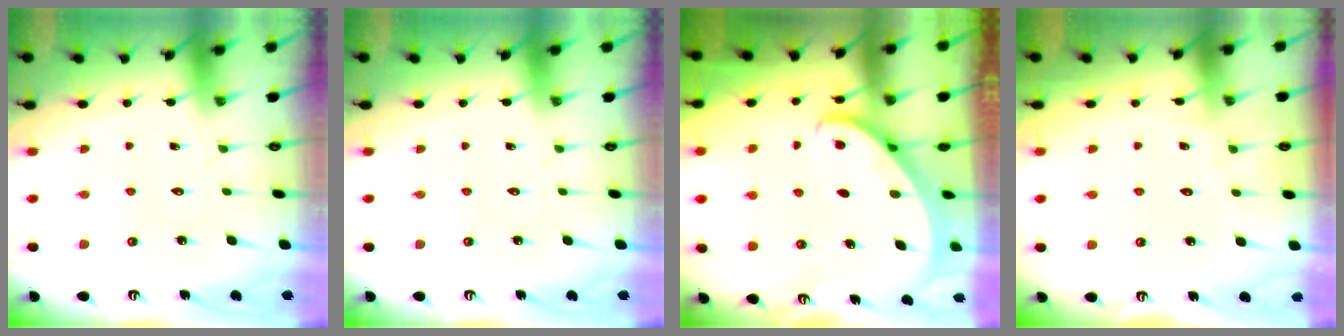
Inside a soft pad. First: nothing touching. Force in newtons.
{"total": 0.0}
{"total": 2.1, "press": 2.0, "slide": 0.3}
{"total": 2.7, "press": 2.7, "slide": 0.3}